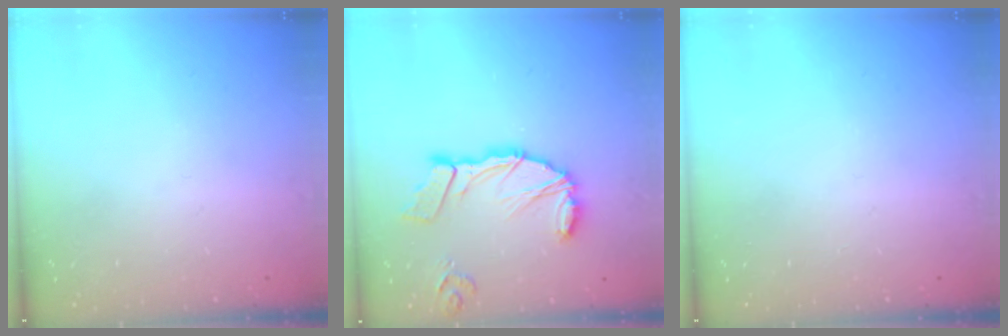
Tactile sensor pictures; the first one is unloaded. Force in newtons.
{"total": 14.2, "press": 14.1, "slide": 1.6}
{"total": 0.0}